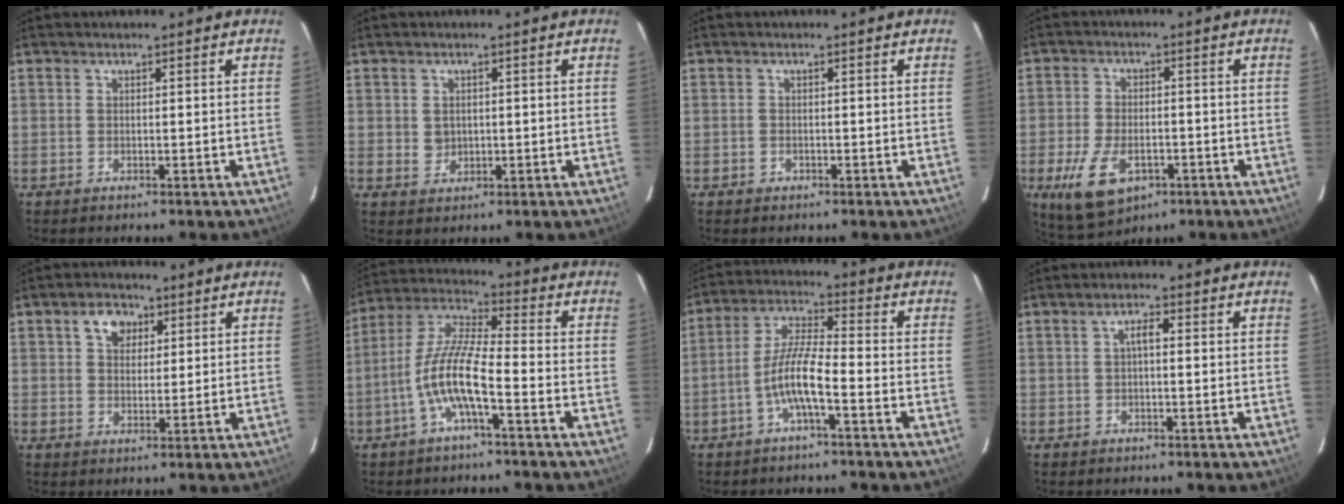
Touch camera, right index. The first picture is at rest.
{"total": 2.4, "force": [0.4, 2.2, 0.9], "torque": [-0.015, 0.004, 0.011]}
{"total": 1.1, "force": [-0.6, 0.9, 0.1], "torque": [0.000, 0.003, -0.008]}
{"total": 11.1, "force": [-5.0, 6.4, 7.6], "torque": [-0.171, -0.016, -0.078]}
{"total": 4.8, "force": [2.1, 3.5, 2.5], "torque": [-0.036, 0.015, 0.038]}
{"total": 10.3, "force": [-4.1, 1.6, 9.3], "torque": [-0.205, 0.007, -0.083]}
{"total": 7.7, "force": [-3.3, 0.9, 6.8], "torque": [-0.149, 0.011, -0.065]}
{"total": 2.1, "force": [0.0, 0.7, 1.9], "torque": [-0.039, 0.010, 0.001]}